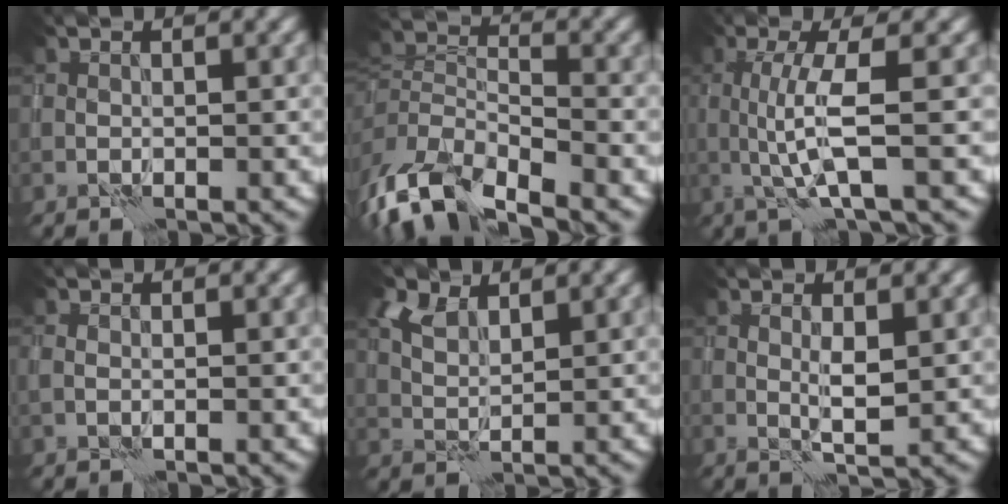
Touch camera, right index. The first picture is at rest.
{"total": 8.1, "force": [-5.0, 4.0, 5.0], "torque": [-0.094, -0.013, -0.098]}
{"total": 4.2, "force": [0.2, 0.8, 4.1], "torque": [-0.081, -0.004, 0.004]}
{"total": 0.7, "force": [-0.2, 0.6, 0.4], "torque": [-0.008, 0.001, -0.006]}
{"total": 3.8, "force": [2.6, 1.9, 2.0], "torque": [-0.045, 0.011, 0.042]}
{"total": 1.8, "force": [0.5, 0.4, 1.7], "torque": [-0.031, -0.003, 0.011]}